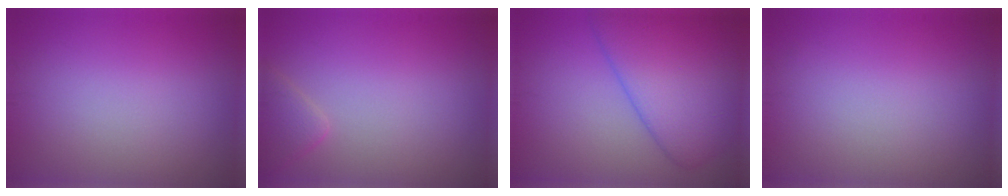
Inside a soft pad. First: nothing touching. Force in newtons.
{"total": 1.9, "press": 1.9, "slide": 0.1}
{"total": 8.0, "press": 8.0, "slide": 0.3}
{"total": 0.0}